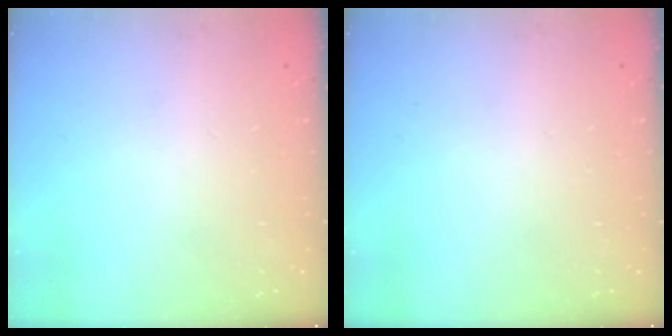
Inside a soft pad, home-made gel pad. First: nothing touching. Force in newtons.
{"total": 0.0}